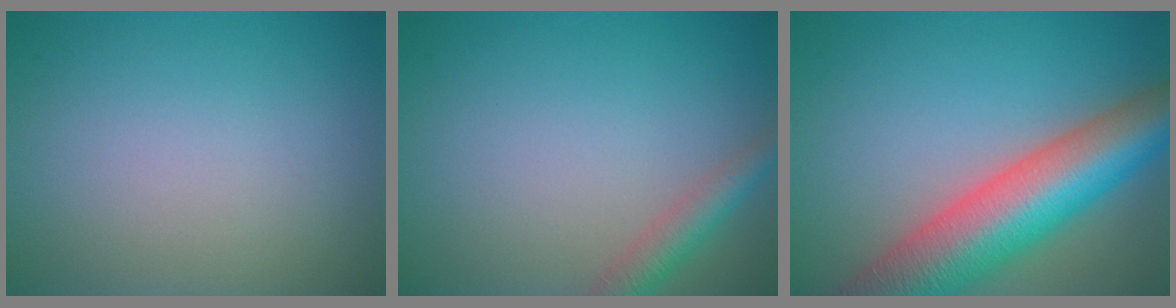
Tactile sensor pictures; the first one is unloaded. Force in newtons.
{"total": 2.6, "press": 2.6, "slide": 0.2}
{"total": 12.0, "press": 12.0, "slide": 0.8}